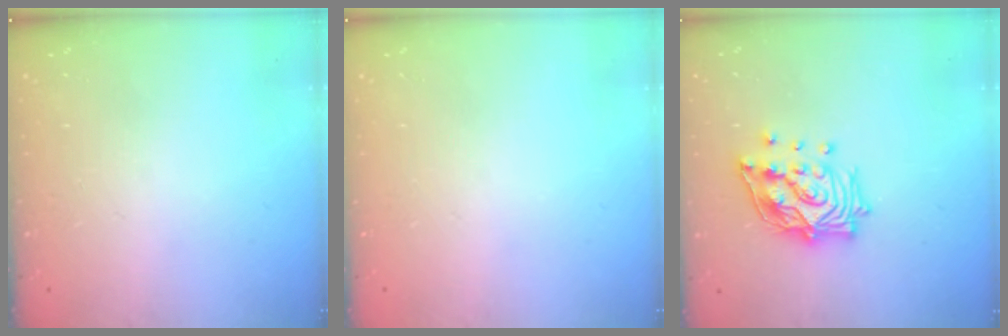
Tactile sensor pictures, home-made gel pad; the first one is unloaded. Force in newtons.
{"total": 0.0}
{"total": 17.3, "press": 17.1, "slide": 2.3}